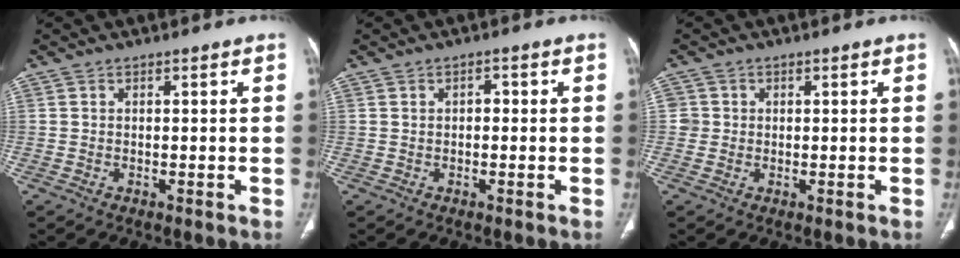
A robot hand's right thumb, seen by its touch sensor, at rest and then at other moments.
{"total": 1.2, "force": [-0.1, 0.9, 0.8], "torque": [-0.005, 0.005, -0.006]}
{"total": 2.1, "force": [0.0, 2.1, 0.1], "torque": [0.013, 0.007, 0.000]}